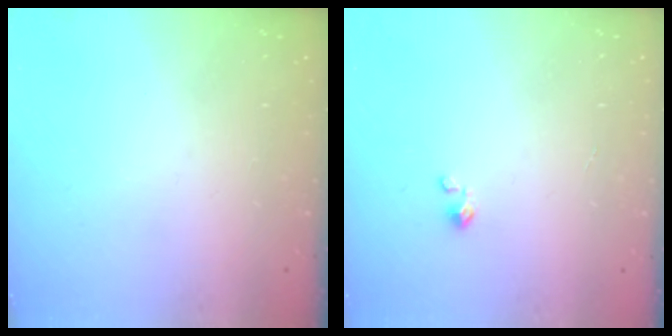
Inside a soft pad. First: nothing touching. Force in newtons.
{"total": 2.3, "press": 2.2, "slide": 0.3}